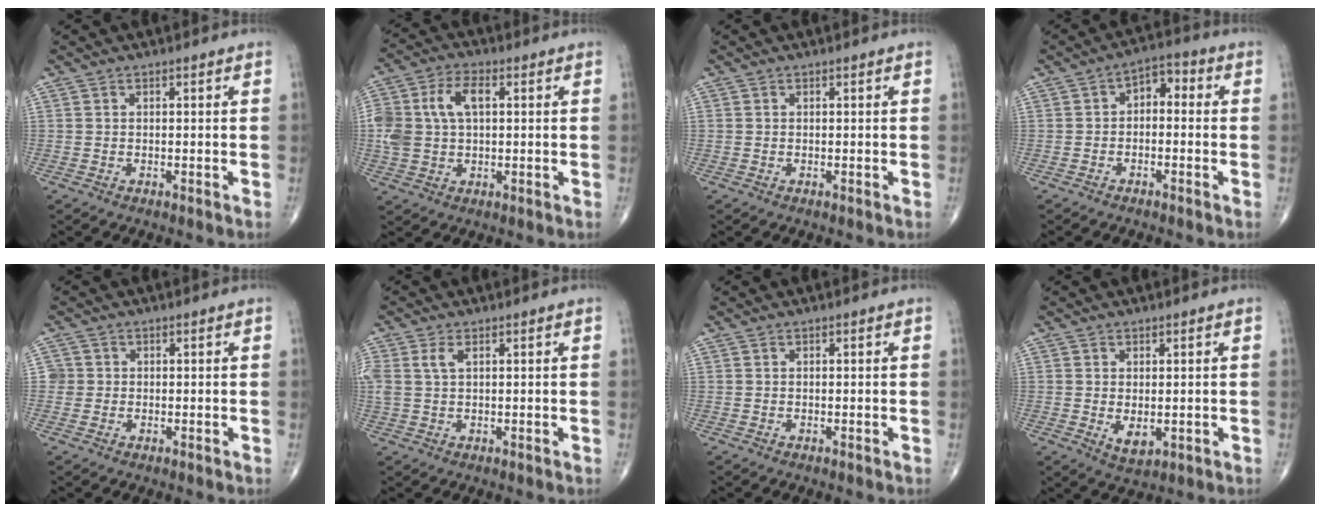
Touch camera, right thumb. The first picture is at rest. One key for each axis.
{"total": 10.1, "fx": 1.6, "fy": 6.1, "fz": 7.8, "tx": -0.162, "ty": 0.018, "tz": 0.032}
{"total": 0.0}
{"total": 4.9, "fx": -0.2, "fy": 3.1, "fz": 3.8, "tx": -0.038, "ty": 0.027, "tz": -0.017}
{"total": 2.0, "fx": 0.0, "fy": 2.0, "fz": 0.1, "tx": 0.013, "ty": 0.006, "tz": -0.003}
{"total": 3.6, "fx": 1.2, "fy": 1.9, "fz": 2.8, "tx": -0.077, "ty": 0.011, "tz": 0.029}
{"total": 0.0}
{"total": 3.7, "fx": -0.4, "fy": 2.2, "fz": 3.0, "tx": -0.041, "ty": -0.009, "tz": 0.004}